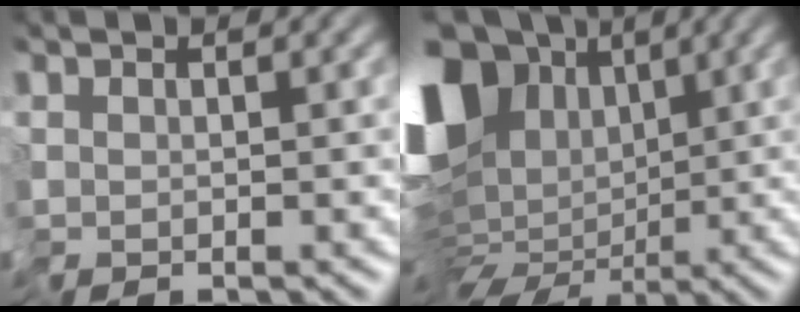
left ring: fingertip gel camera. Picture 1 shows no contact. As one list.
[{"total": 16.5, "force": [0.1, 11.9, 11.4], "torque": [-0.200, -0.010, 0.015]}]